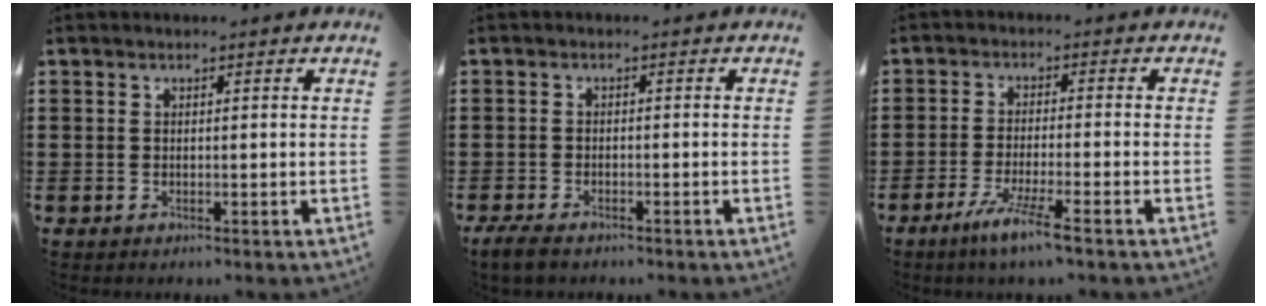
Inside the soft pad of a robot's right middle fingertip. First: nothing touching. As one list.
[{"total": 2.1, "force": [-1.7, 0.7, 1.1], "torque": [-0.035, -0.001, -0.037]}, {"total": 5.2, "force": [-3.6, -0.2, 3.7], "torque": [-0.079, -0.014, -0.067]}]